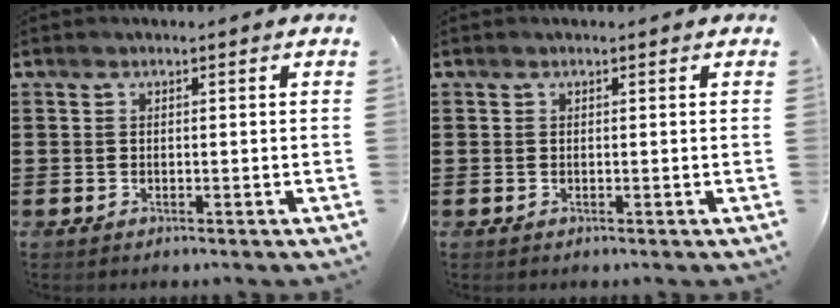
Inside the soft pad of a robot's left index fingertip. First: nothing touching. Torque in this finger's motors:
{"motor_torque": [0.99, -1.14, 0.09, 0.02]}